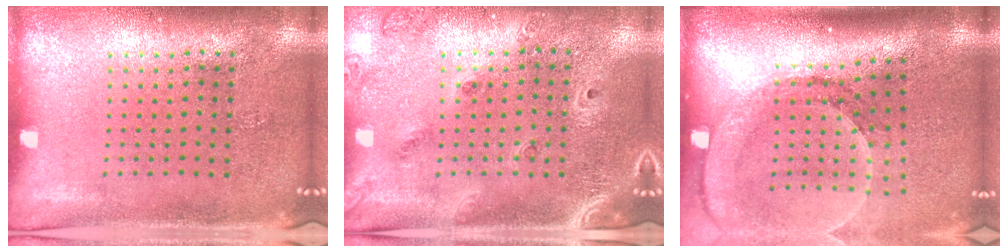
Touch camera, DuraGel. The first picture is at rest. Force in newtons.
{"total": 1.4, "press": 1.3, "slide": 0.5}
{"total": 2.8, "press": 2.1, "slide": 1.9}